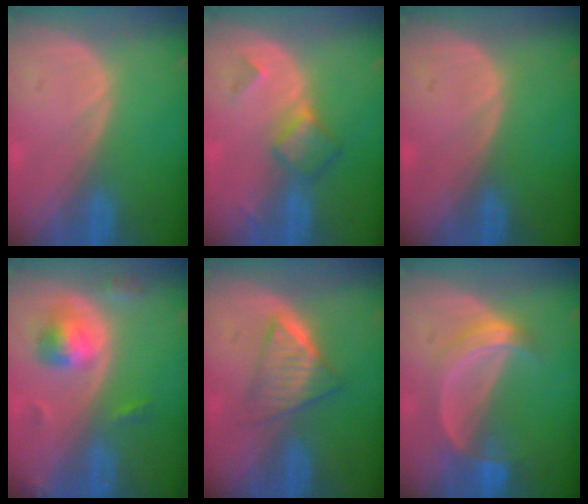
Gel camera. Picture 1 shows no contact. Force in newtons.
{"total": 5.1, "press": 4.4, "slide": 2.6}
{"total": 0.0}
{"total": 5.3, "press": 5.1, "slide": 1.5}
{"total": 6.2, "press": 5.3, "slide": 3.3}
{"total": 5.3, "press": 5.2, "slide": 1.2}